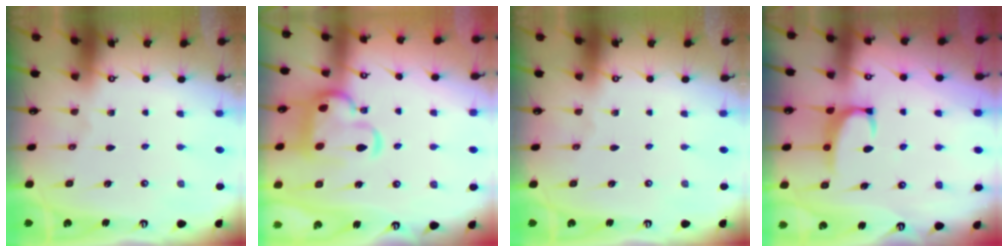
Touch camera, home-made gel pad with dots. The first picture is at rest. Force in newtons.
{"total": 9.3, "press": 9.1, "slide": 1.9}
{"total": 0.0}
{"total": 2.3, "press": 2.2, "slide": 0.6}